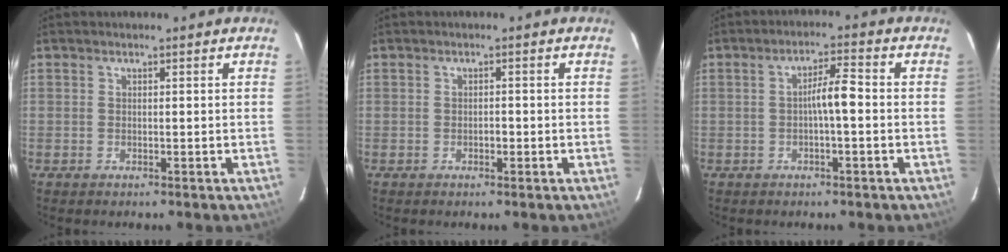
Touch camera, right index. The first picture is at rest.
{"total": 1.3, "force": [-0.5, 0.7, 1.0], "torque": [-0.018, 0.002, -0.008]}
{"total": 4.7, "force": [-0.4, 0.9, 4.6], "torque": [-0.082, 0.017, -0.005]}